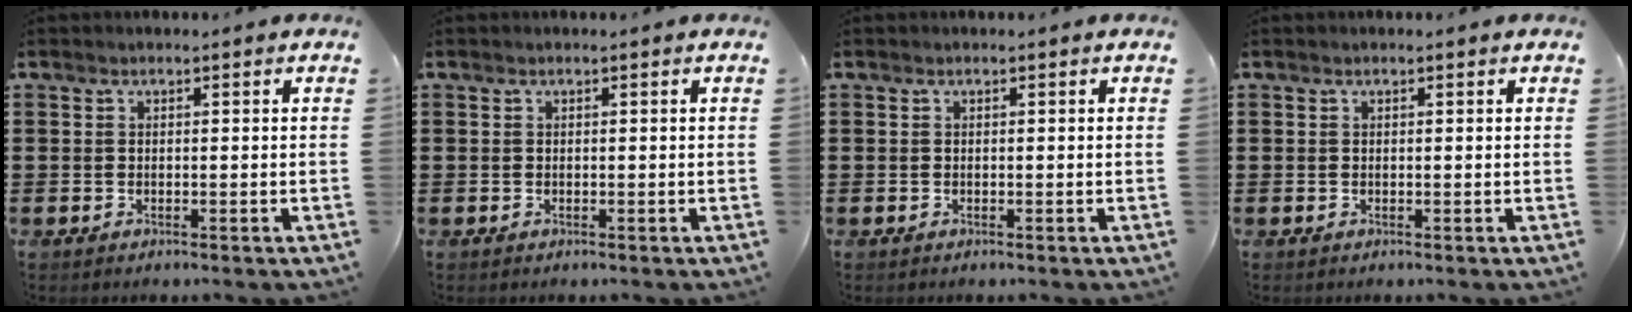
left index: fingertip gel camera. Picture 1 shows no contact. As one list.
[{"total": 0.0}, {"total": 0.0}, {"total": 0.0}]